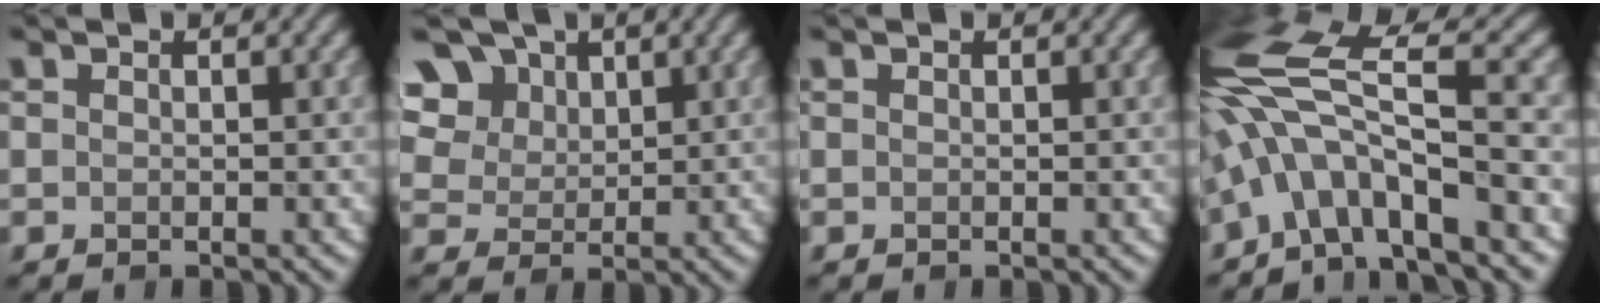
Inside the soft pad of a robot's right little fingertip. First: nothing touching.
{"total": 9.9, "force": [5.1, 7.2, 4.5], "torque": [-0.108, 0.025, 0.086]}
{"total": 0.0}
{"total": 10.6, "force": [-2.2, 3.1, 9.9], "torque": [-0.182, 0.025, -0.051]}